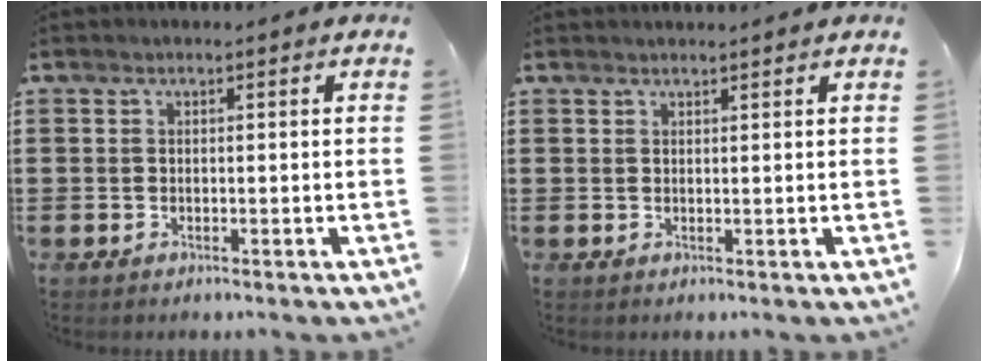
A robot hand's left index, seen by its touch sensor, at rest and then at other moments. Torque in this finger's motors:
{"motor_torque": [0.82, -1.32, -0.04, -0.01]}